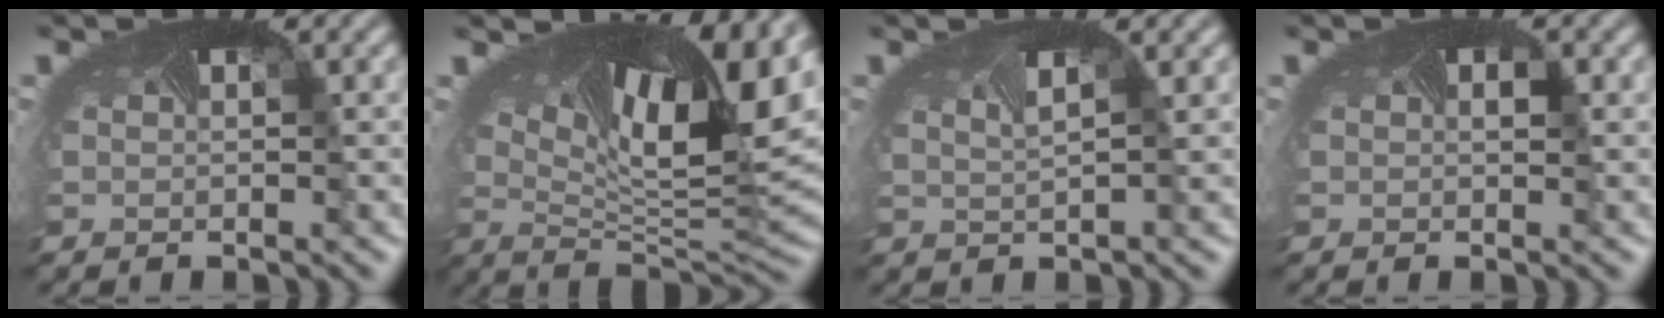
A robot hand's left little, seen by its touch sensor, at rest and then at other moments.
{"total": 15.0, "force": [5.7, 6.3, 12.4], "torque": [-0.212, 0.010, 0.100]}
{"total": 1.3, "force": [0.8, 0.6, 0.8], "torque": [-0.022, 0.013, 0.010]}
{"total": 0.6, "force": [0.0, 0.3, 0.6], "torque": [-0.010, -0.002, 0.002]}